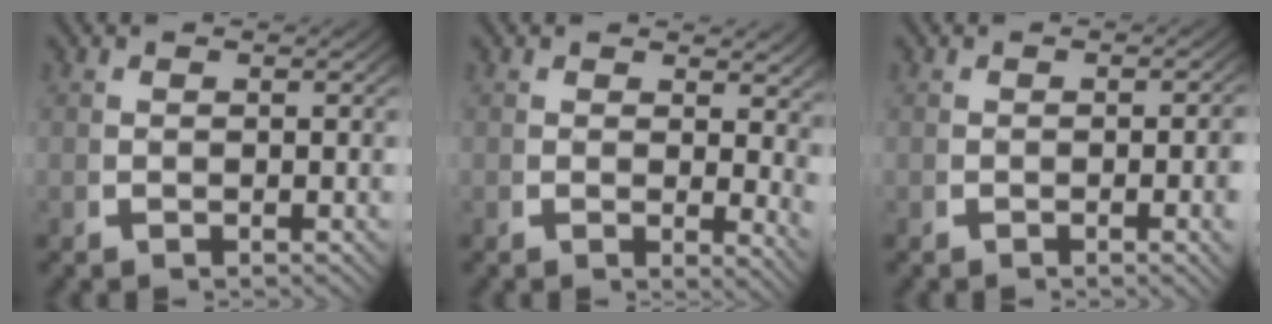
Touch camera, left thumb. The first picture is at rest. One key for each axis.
{"total": 2.7, "fx": 1.6, "fy": 1.3, "fz": 1.7, "tx": -0.007, "ty": -0.005, "tz": 0.021}
{"total": 1.9, "fx": -0.4, "fy": 0.4, "fz": 1.8, "tx": -0.025, "ty": 0.000, "tz": -0.007}